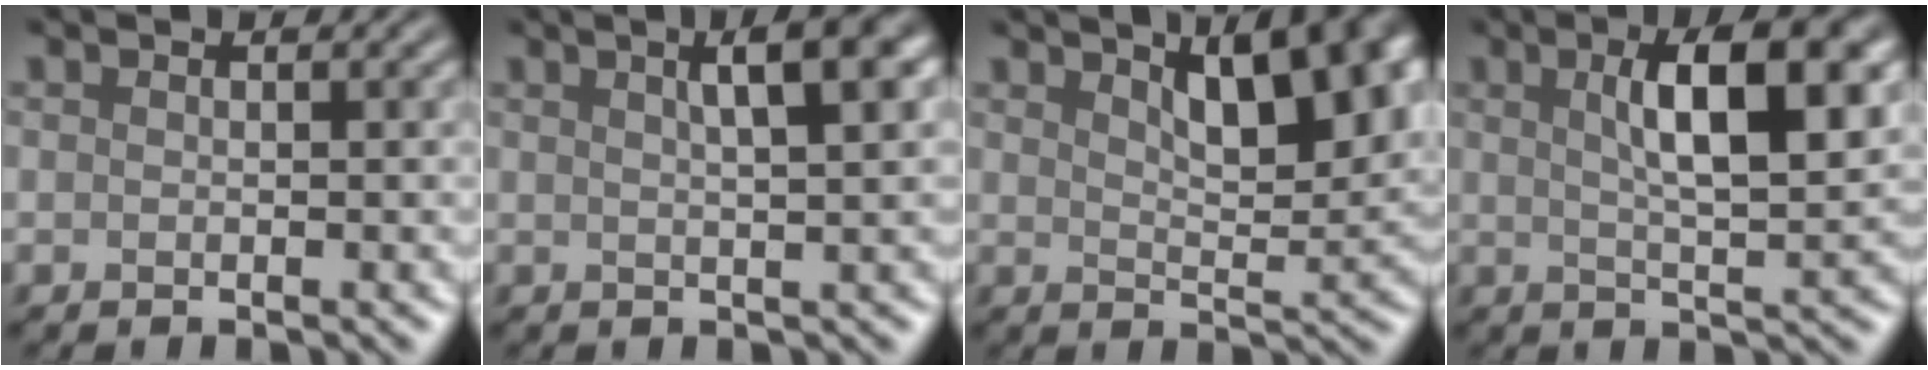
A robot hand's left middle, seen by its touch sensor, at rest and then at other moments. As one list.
[{"total": 4.9, "force": [2.0, 1.2, 4.3], "torque": [-0.041, 0.021, 0.019]}, {"total": 9.2, "force": [4.6, 3.3, 7.3], "torque": [-0.080, 0.020, 0.066]}, {"total": 8.0, "force": [2.2, 2.2, 7.3], "torque": [-0.097, 0.011, 0.038]}]